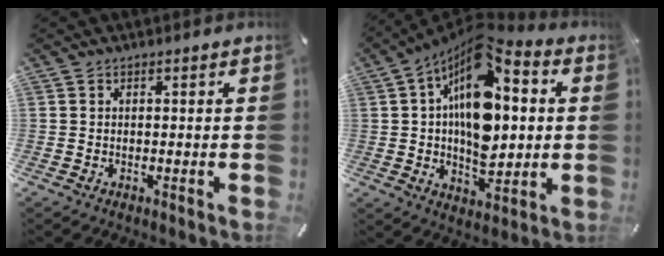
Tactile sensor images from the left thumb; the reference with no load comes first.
{"total": 18.6, "force": [3.9, 11.0, 14.5], "torque": [-0.254, -0.030, 0.065]}